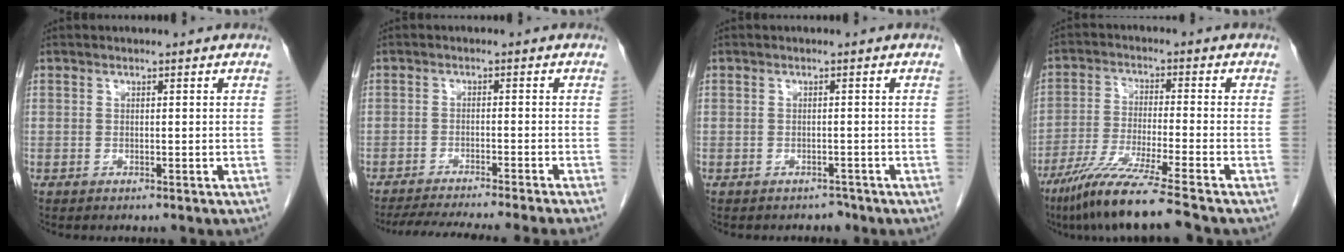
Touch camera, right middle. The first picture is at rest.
{"total": 12.8, "force": [-11.3, -1.4, 5.8], "torque": [-0.068, -0.027, -0.165]}
{"total": 1.4, "force": [-1.2, 0.7, -0.2], "torque": [0.004, 0.001, -0.018]}
{"total": 11.2, "force": [-8.5, -1.4, 7.1], "torque": [-0.127, -0.043, -0.151]}